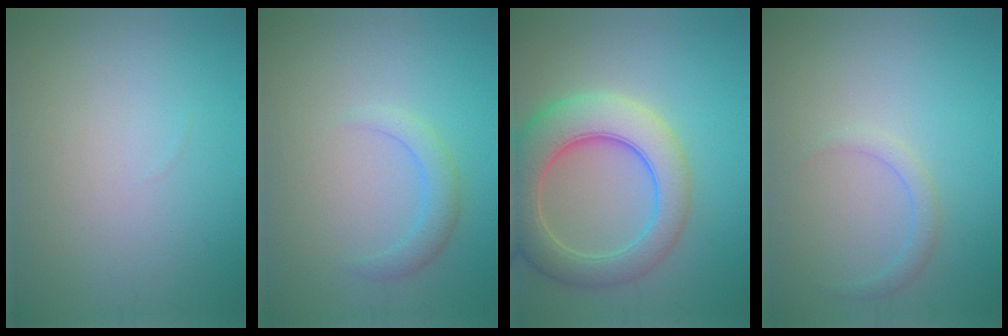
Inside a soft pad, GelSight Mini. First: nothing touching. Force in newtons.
{"total": 2.0, "press": 2.0, "slide": 0.1}
{"total": 8.0, "press": 8.0, "slide": 0.6}
{"total": 1.3, "press": 1.3, "slide": 0.1}